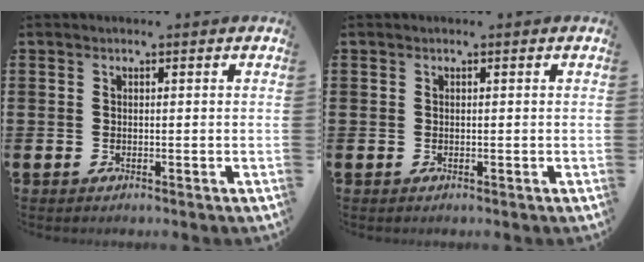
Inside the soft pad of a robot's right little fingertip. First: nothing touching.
{"total": 0.0}